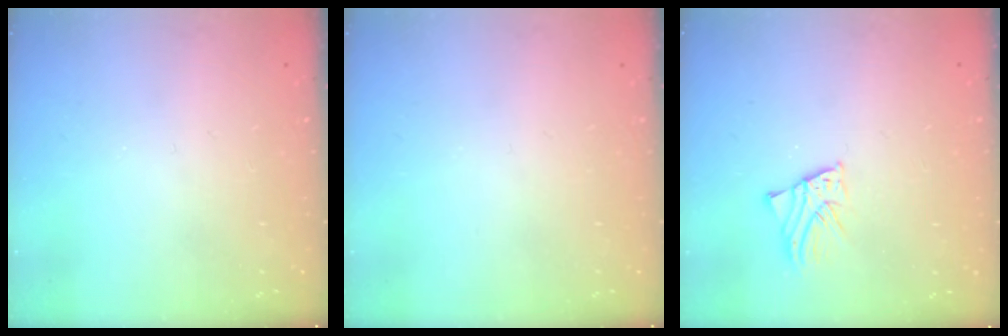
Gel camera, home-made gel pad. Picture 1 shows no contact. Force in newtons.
{"total": 0.0}
{"total": 2.1, "press": 2.1, "slide": 0.2}